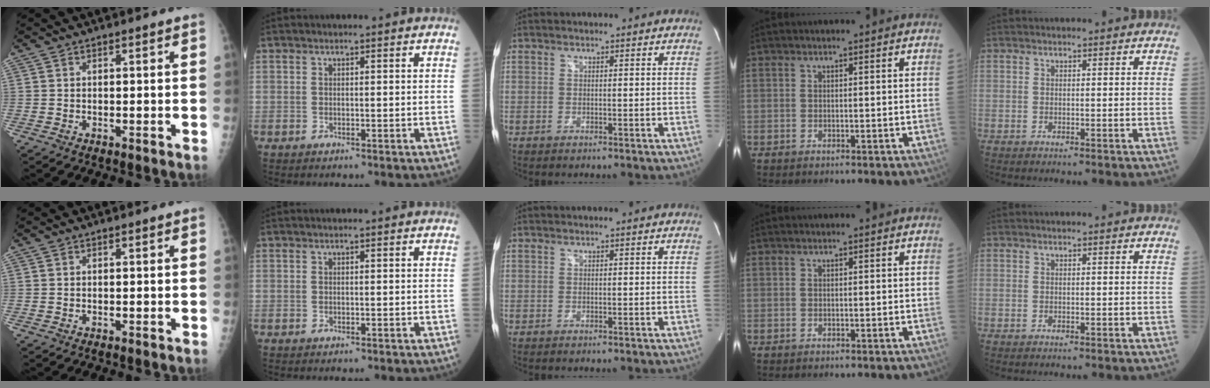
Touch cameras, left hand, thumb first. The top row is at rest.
{}